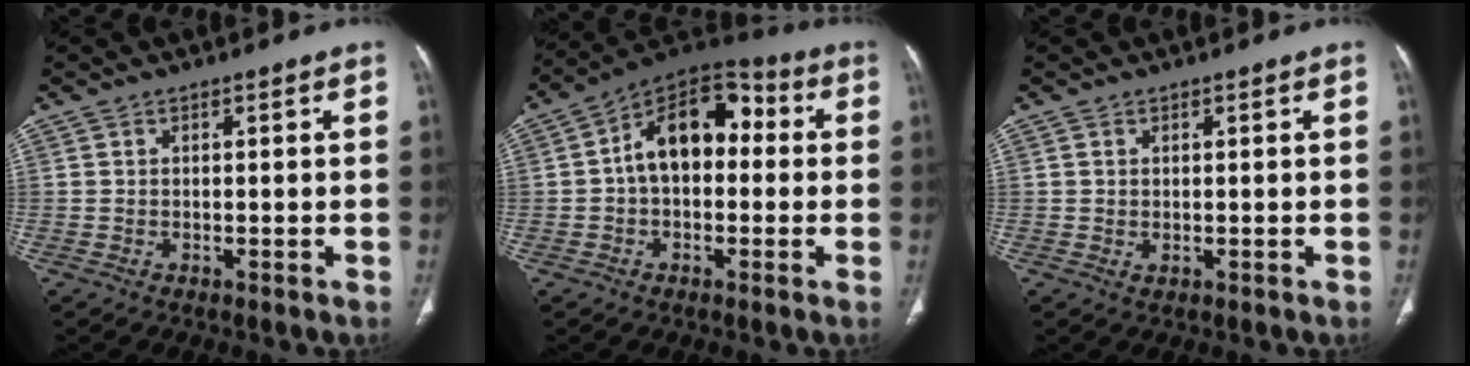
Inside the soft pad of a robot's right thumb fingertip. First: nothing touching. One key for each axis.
{"total": 14.1, "fx": 0.9, "fy": 9.0, "fz": 10.9, "tx": -0.143, "ty": 0.045, "tz": -0.002}
{"total": 0.7, "fx": 0.2, "fy": 0.5, "fz": 0.5, "tx": -0.012, "ty": -0.004, "tz": 0.007}